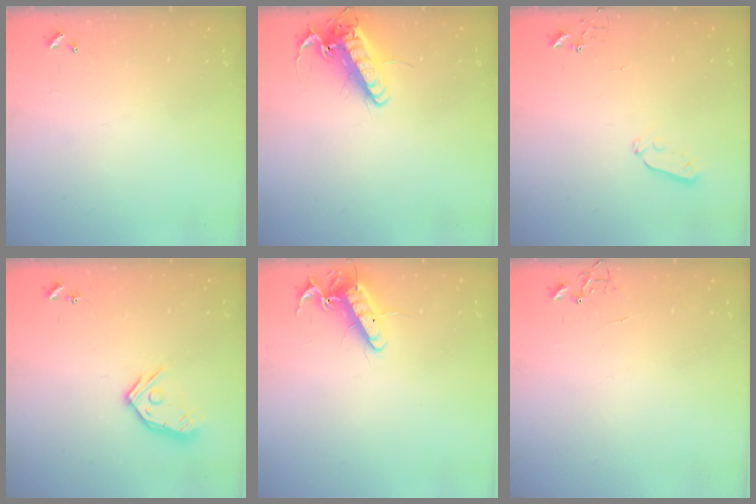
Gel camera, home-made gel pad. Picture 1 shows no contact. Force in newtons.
{"total": 16.2, "press": 16.0, "slide": 2.5}
{"total": 3.9, "press": 3.8, "slide": 0.6}
{"total": 12.2, "press": 12.1, "slide": 1.5}
{"total": 13.7, "press": 13.6, "slide": 1.5}
{"total": 6.4, "press": 6.4, "slide": 0.6}